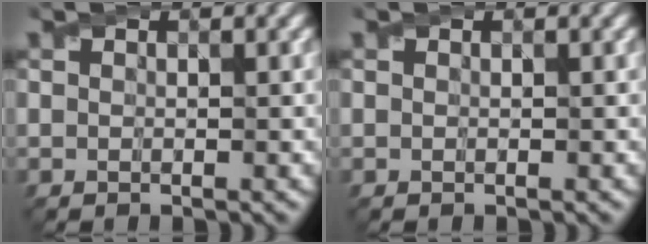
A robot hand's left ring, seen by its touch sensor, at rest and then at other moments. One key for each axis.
{"total": 0.0}